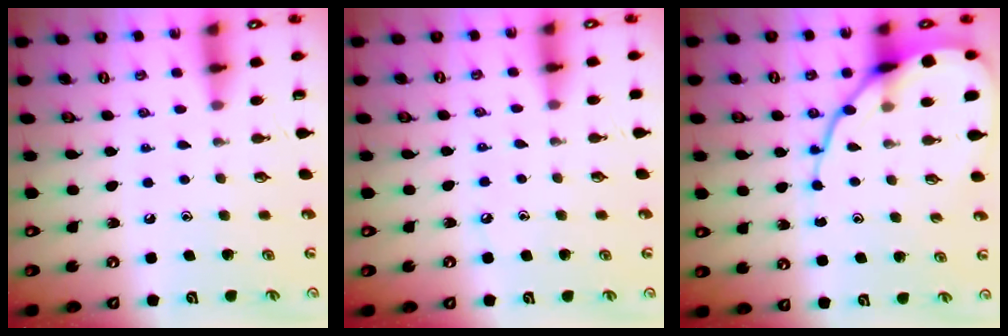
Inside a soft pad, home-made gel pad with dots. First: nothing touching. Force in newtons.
{"total": 2.9, "press": 2.8, "slide": 0.4}
{"total": 13.6, "press": 13.5, "slide": 1.5}